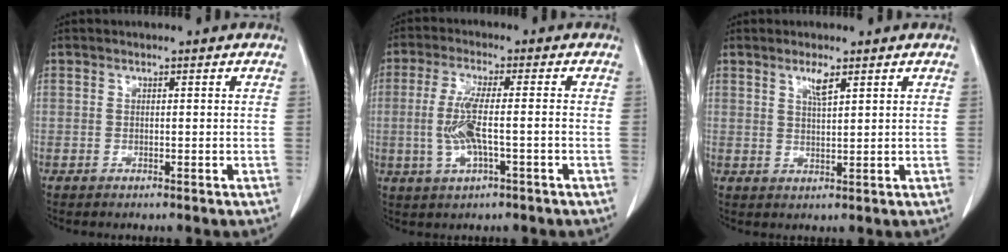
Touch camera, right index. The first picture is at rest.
{"total": 6.9, "force": [-1.2, 1.0, 6.8], "torque": [-0.146, -0.001, -0.024]}
{"total": 2.4, "force": [1.5, 0.0, 1.9], "torque": [-0.042, -0.002, 0.030]}